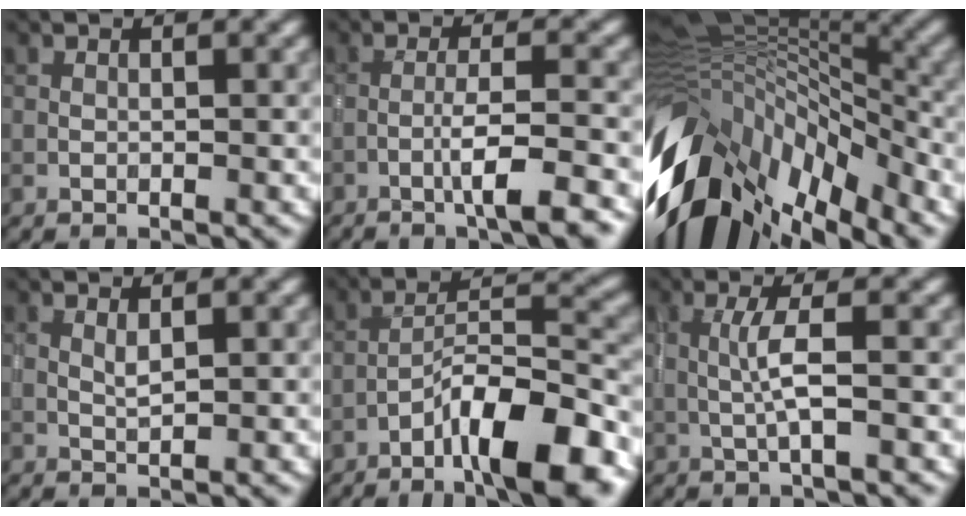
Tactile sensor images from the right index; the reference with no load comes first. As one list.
[{"total": 4.2, "force": [-2.4, 0.1, 3.4], "torque": [-0.056, 0.012, -0.049]}, {"total": 14.9, "force": [-5.1, 7.1, 12.1], "torque": [-0.238, 0.004, -0.096]}, {"total": 0.9, "force": [0.4, 0.1, 0.8], "torque": [-0.020, -0.001, 0.010]}, {"total": 10.0, "force": [-5.8, 2.4, 7.8], "torque": [-0.125, 0.016, -0.097]}, {"total": 2.5, "force": [-0.2, 0.0, 2.5], "torque": [-0.054, 0.002, -0.005]}]